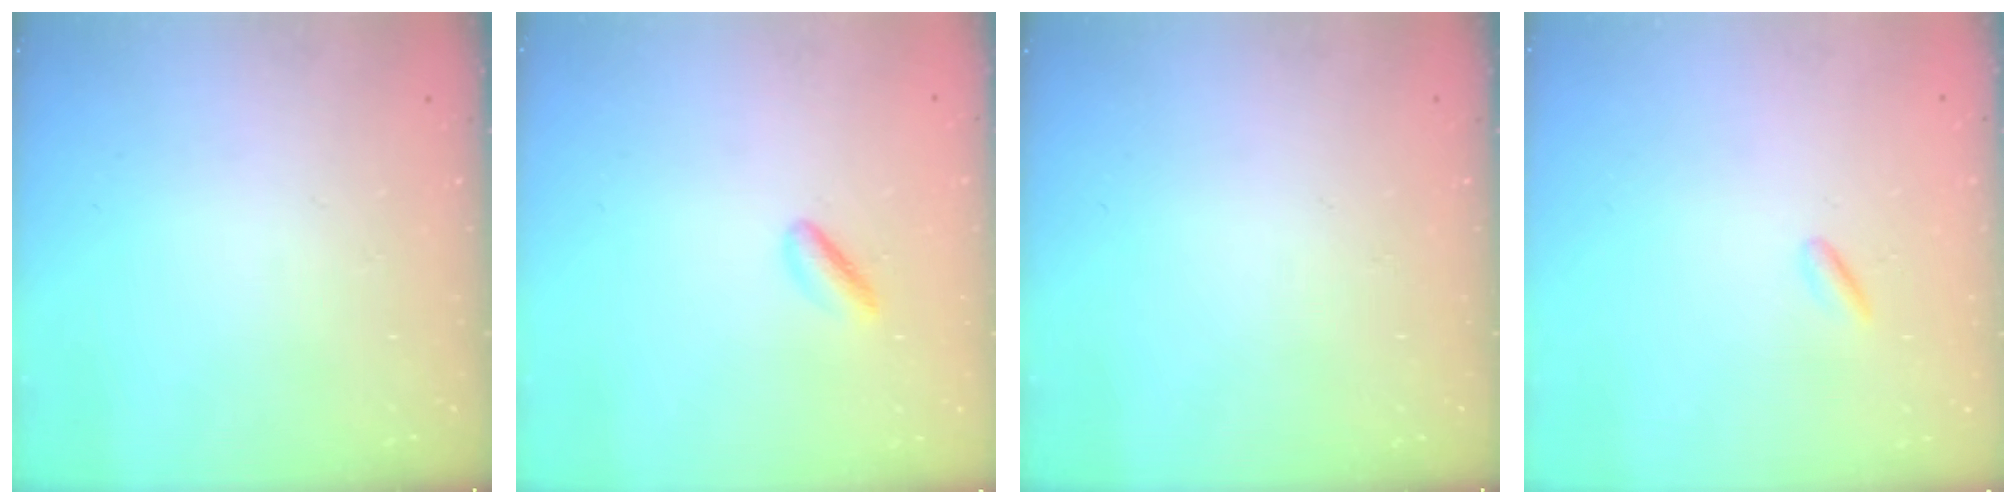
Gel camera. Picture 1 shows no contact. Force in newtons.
{"total": 3.5, "press": 3.4, "slide": 0.7}
{"total": 0.0}
{"total": 1.2, "press": 1.0, "slide": 0.6}